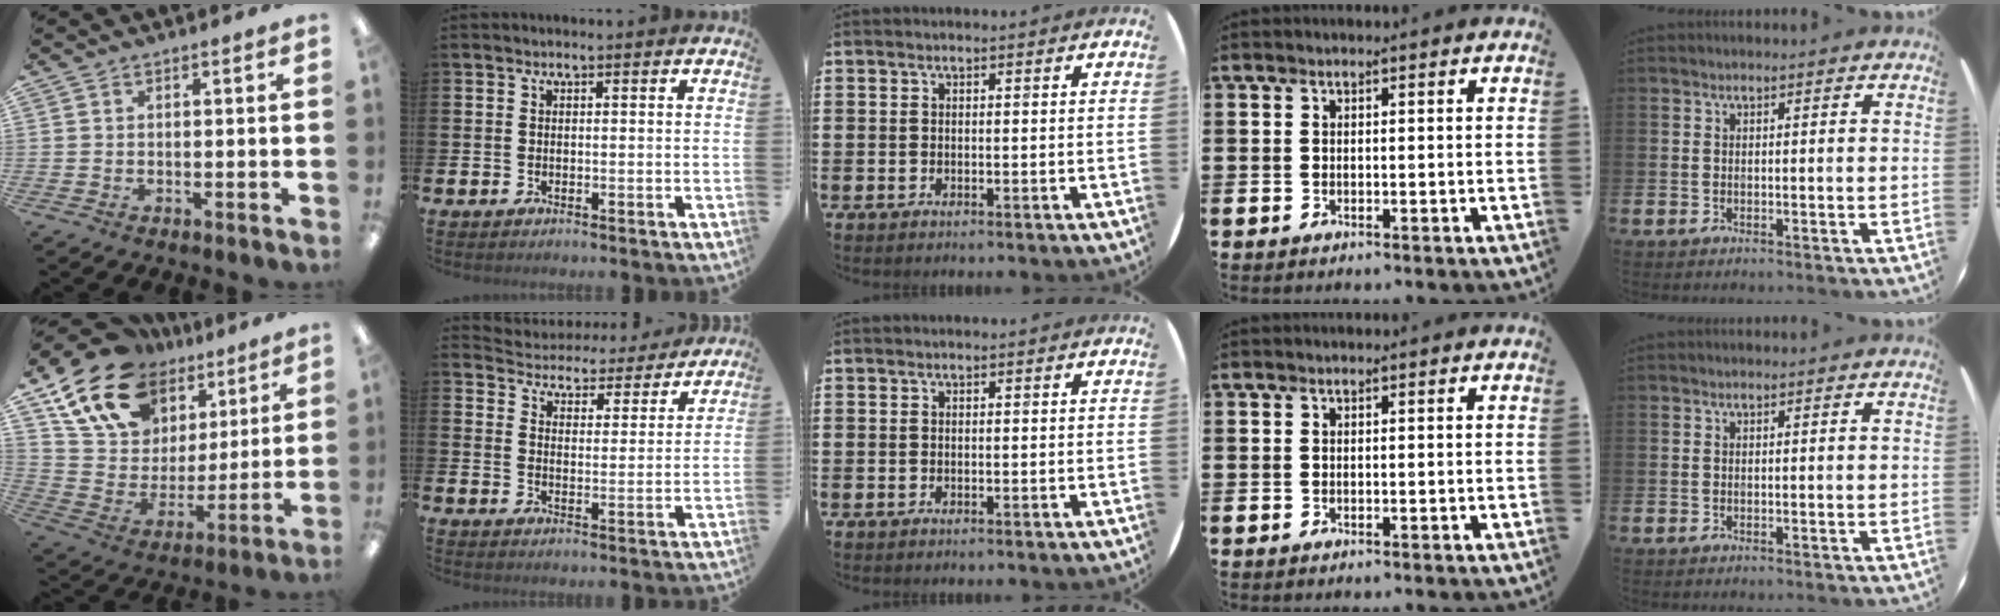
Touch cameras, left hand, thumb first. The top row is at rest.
{"thumb": {"total": 18.7, "force": [12.6, 11.6, 7.3], "torque": [-0.151, -0.066, 0.236]}, "index": {"total": 4.5, "force": [4.3, 1.2, -0.1], "torque": [-0.017, -0.043, 0.068]}}